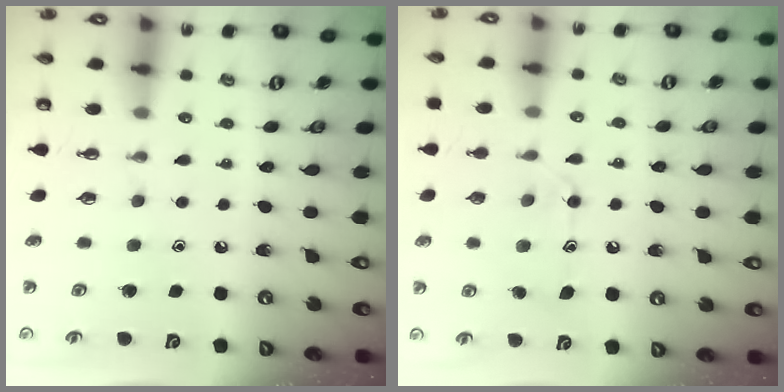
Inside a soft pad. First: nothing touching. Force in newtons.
{"total": 11.6, "press": 11.6, "slide": 0.5}